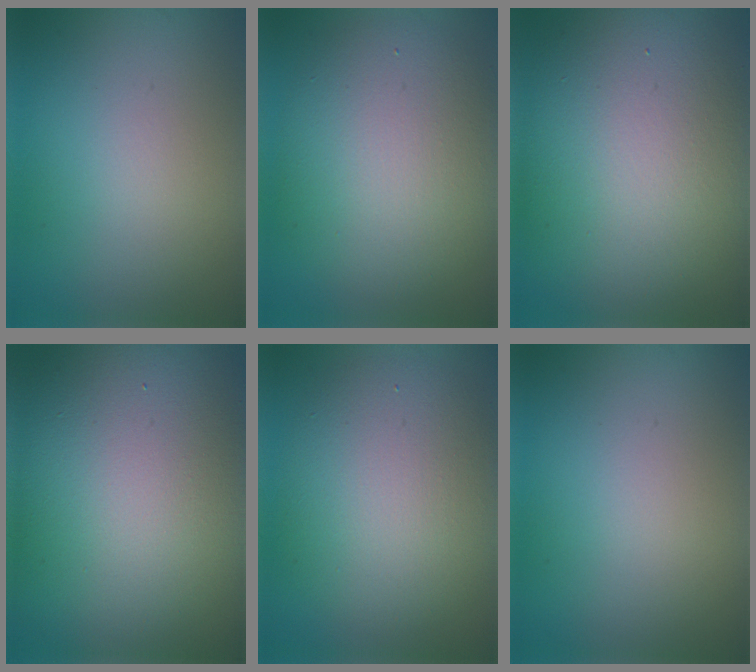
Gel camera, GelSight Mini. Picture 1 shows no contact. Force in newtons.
{"total": 8.5, "press": 8.5, "slide": 0.3}
{"total": 14.9, "press": 14.8, "slide": 0.9}
{"total": 18.9, "press": 18.9, "slide": 0.4}
{"total": 7.7, "press": 7.6, "slide": 0.3}
{"total": 0.0}